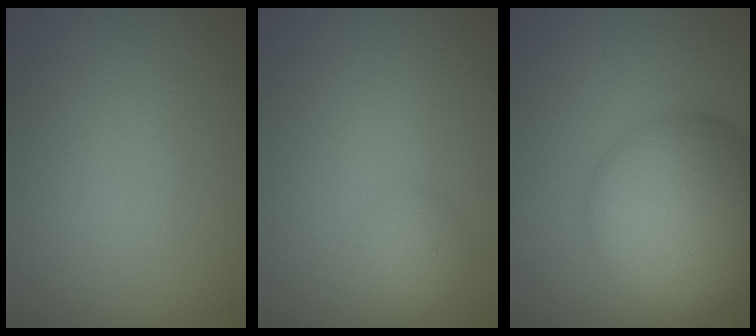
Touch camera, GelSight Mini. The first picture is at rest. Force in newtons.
{"total": 1.5, "press": 1.5, "slide": 0.0}
{"total": 12.5, "press": 12.5, "slide": 0.2}